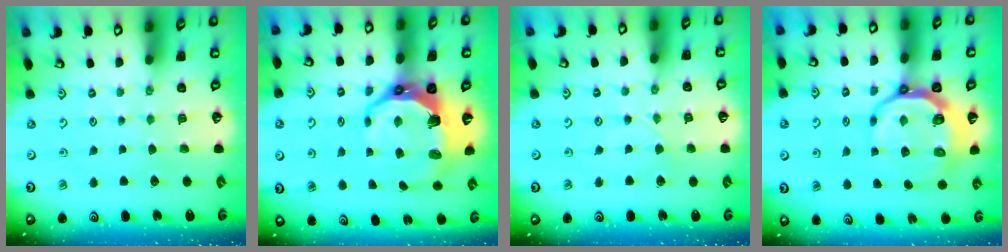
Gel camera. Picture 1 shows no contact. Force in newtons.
{"total": 11.7, "press": 10.2, "slide": 5.7}
{"total": 2.0, "press": 2.0, "slide": 0.2}
{"total": 10.0, "press": 9.1, "slide": 4.0}